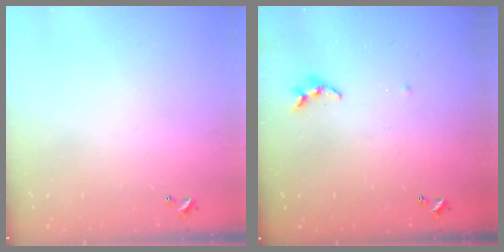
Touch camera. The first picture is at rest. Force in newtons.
{"total": 4.3, "press": 4.3, "slide": 0.4}